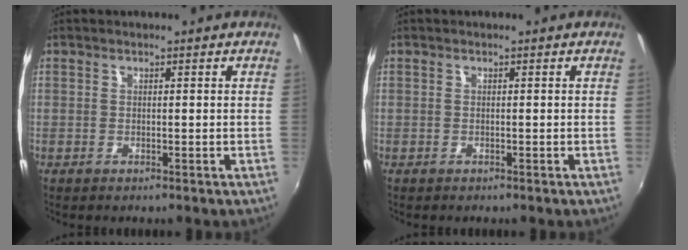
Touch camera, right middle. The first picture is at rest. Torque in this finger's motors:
{"motor_torque": [-0.05, -0.10, -0.03, -0.01]}